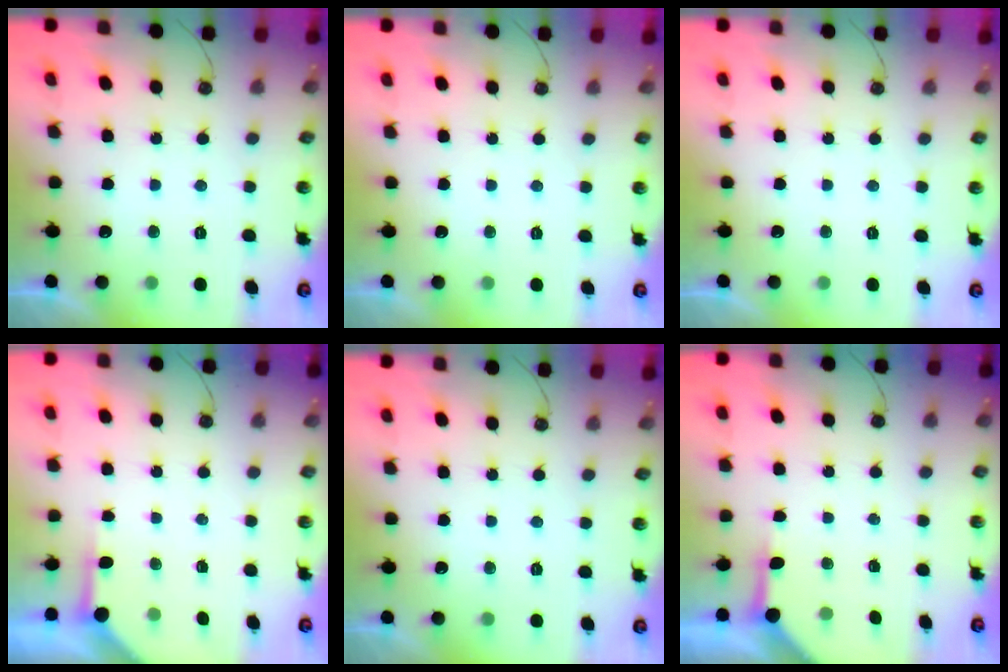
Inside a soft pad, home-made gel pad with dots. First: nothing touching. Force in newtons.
{"total": 0.0}
{"total": 0.0}
{"total": 3.5, "press": 3.5, "slide": 0.4}
{"total": 0.0}
{"total": 4.0, "press": 4.0, "slide": 0.5}